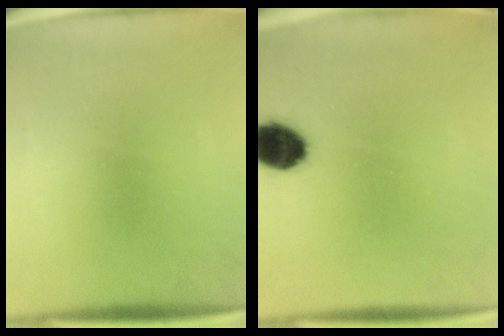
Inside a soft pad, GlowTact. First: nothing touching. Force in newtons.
{"total": 9.1}